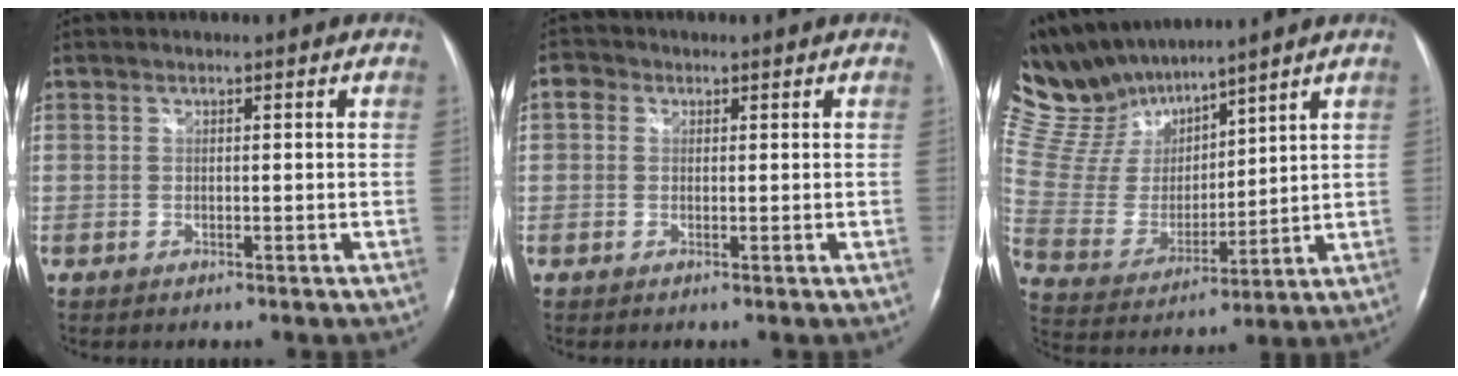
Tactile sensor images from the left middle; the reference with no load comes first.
{"total": 2.1, "force": [0.6, 1.8, 0.8], "torque": [-0.018, 0.015, 0.008]}
{"total": 13.8, "force": [12.7, 3.9, 3.9], "torque": [-0.104, 0.018, 0.264]}